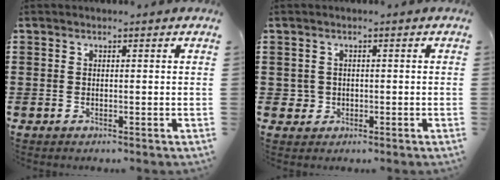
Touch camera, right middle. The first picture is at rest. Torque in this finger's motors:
{"motor_torque": [1.54, 0.60, -0.04, -0.01]}